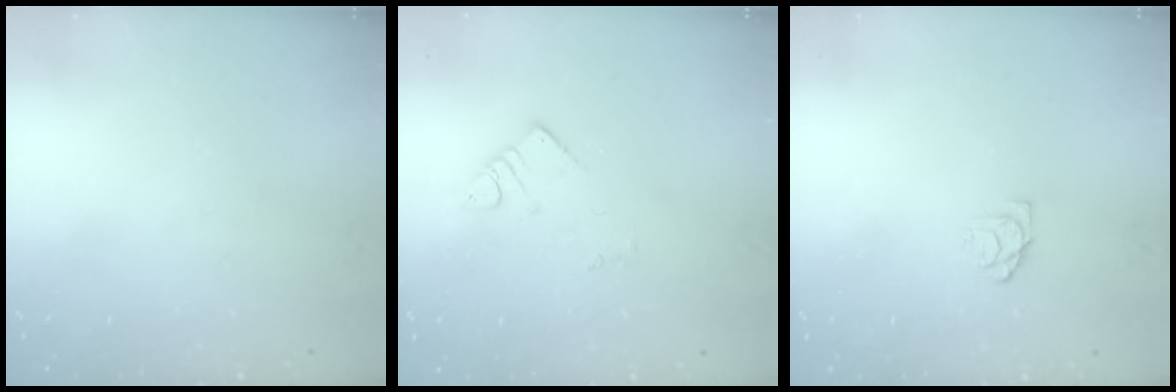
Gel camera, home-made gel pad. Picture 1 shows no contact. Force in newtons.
{"total": 2.7, "press": 2.7, "slide": 0.4}
{"total": 4.5, "press": 4.5, "slide": 0.3}